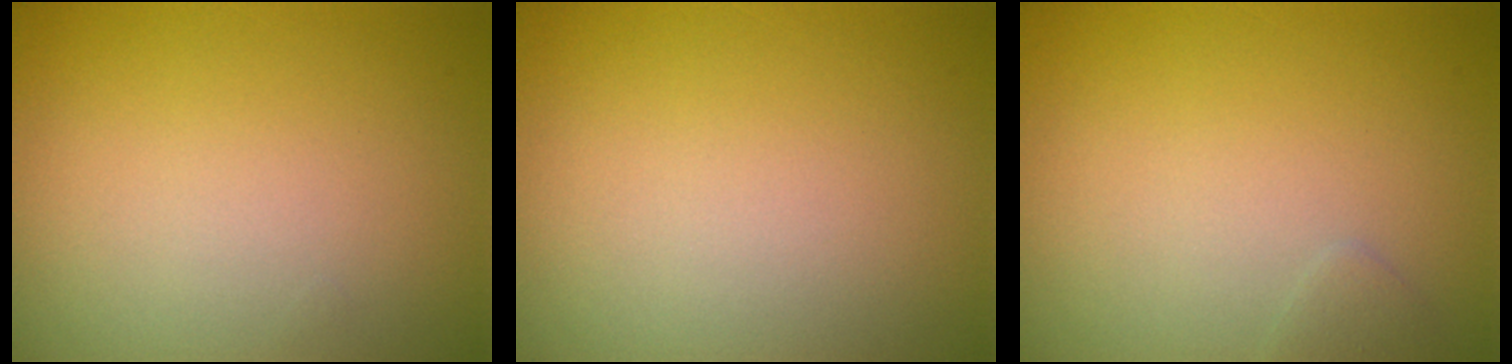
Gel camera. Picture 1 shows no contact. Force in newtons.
{"total": 0.0}
{"total": 0.8, "press": 0.8, "slide": 0.0}